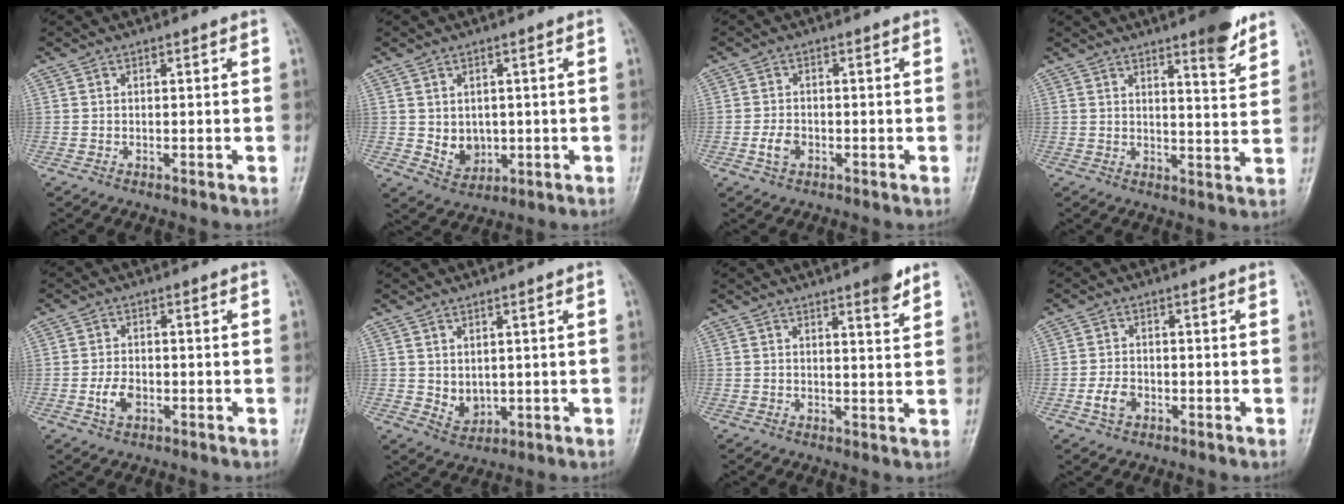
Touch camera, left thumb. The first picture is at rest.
{"total": 4.9, "force": [0.1, 4.1, 2.8], "torque": [-0.025, -0.008, 0.018]}
{"total": 3.1, "force": [-1.1, 2.2, 1.9], "torque": [-0.034, 0.005, -0.021]}
{"total": 7.5, "force": [5.2, 1.3, 5.2], "torque": [-0.059, -0.036, 0.071]}
{"total": 3.9, "force": [-1.2, 2.5, 2.7], "torque": [-0.048, 0.004, -0.021]}
{"total": 3.9, "force": [0.7, 2.9, 2.5], "torque": [-0.029, -0.014, 0.025]}
{"total": 4.9, "force": [3.3, 0.8, 3.5], "torque": [-0.041, -0.021, 0.043]}
{"total": 3.5, "force": [-1.3, 2.4, 2.1], "torque": [-0.037, 0.007, -0.026]}